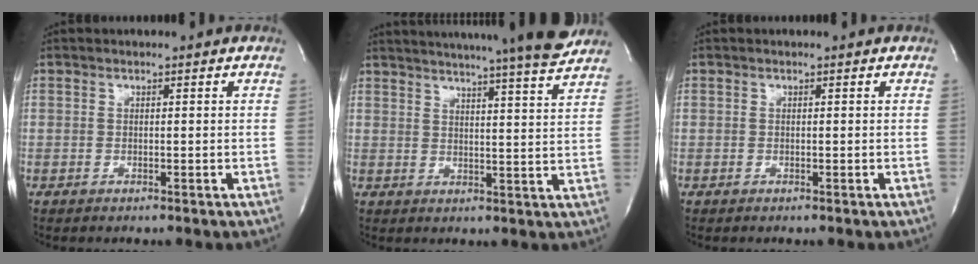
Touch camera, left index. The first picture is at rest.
{"total": 19.8, "force": [17.8, -0.3, 8.6], "torque": [-0.142, -0.028, 0.229]}
{"total": 0.0}